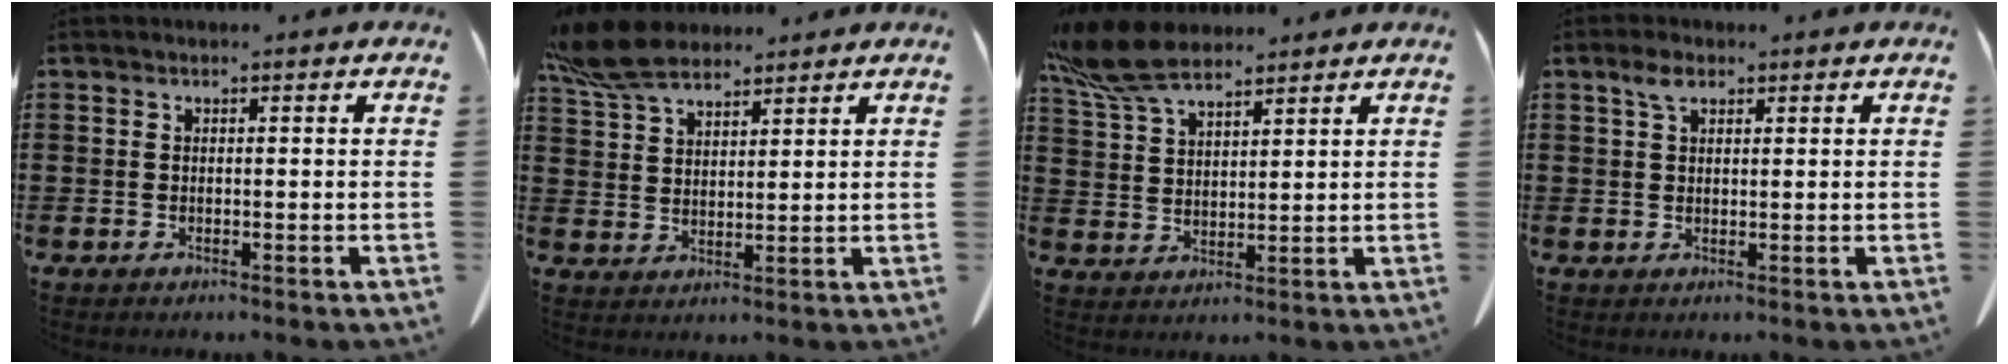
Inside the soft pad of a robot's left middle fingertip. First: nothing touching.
{"total": 8.4, "force": [6.7, 2.8, 4.1], "torque": [-0.109, -0.010, 0.128]}
{"total": 9.4, "force": [7.2, 3.0, 5.3], "torque": [-0.137, -0.014, 0.134]}
{"total": 2.7, "force": [1.5, 1.3, 1.8], "torque": [-0.042, 0.004, 0.029]}